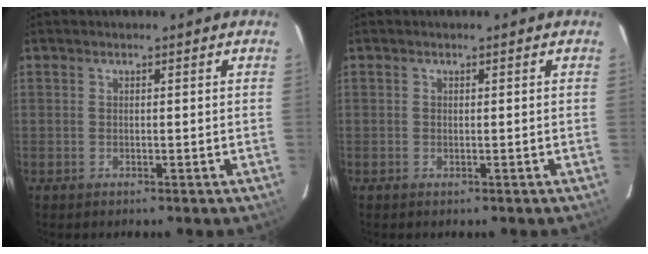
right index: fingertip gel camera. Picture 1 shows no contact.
{"total": 0.0}